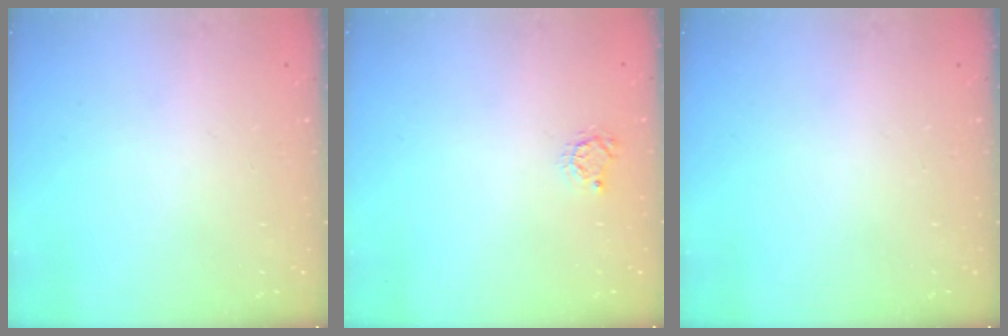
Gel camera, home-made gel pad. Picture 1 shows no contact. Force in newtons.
{"total": 2.9, "press": 2.9, "slide": 0.4}
{"total": 0.0}